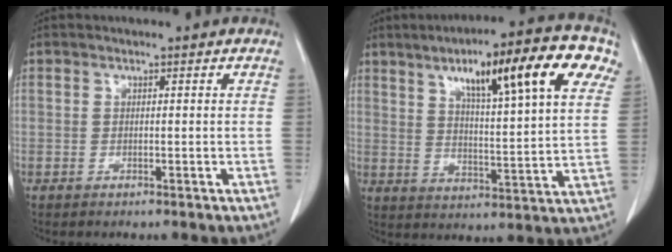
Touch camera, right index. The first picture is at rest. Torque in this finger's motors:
{"motor_torque": [1.15, 0.99, 0.40, 0.18]}